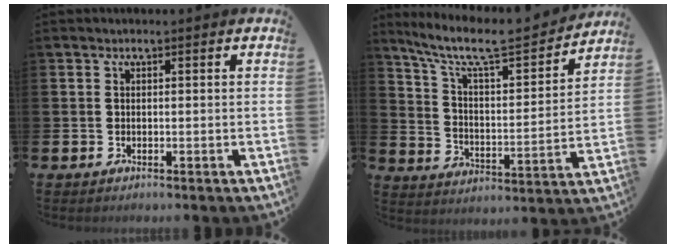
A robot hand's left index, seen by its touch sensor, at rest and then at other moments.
{"total": 9.5, "force": [8.1, 2.0, 4.4], "torque": [-0.113, -0.054, 0.135]}